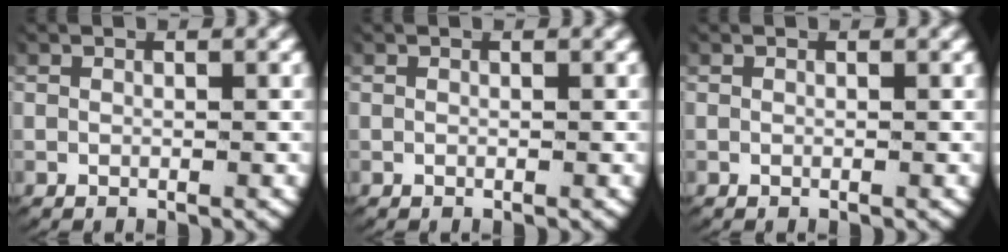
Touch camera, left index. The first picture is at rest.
{"total": 0.0}
{"total": 0.0}